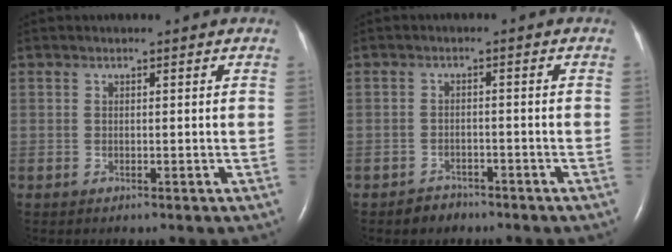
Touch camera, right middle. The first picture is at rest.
{"total": 2.3, "force": [-1.9, 1.3, 0.2], "torque": [-0.015, 0.002, -0.029]}